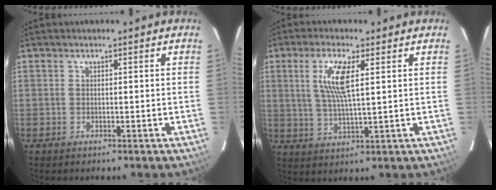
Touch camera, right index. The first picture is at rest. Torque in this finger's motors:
{"motor_torque": [0.82, 0.65, 0.45, 0.12]}